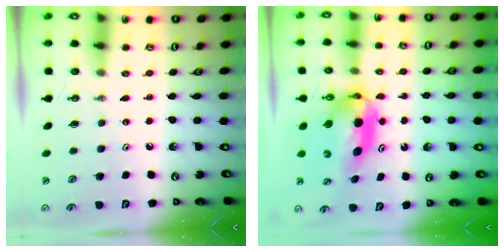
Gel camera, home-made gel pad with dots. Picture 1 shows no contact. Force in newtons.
{"total": 7.2, "press": 6.7, "slide": 2.7}